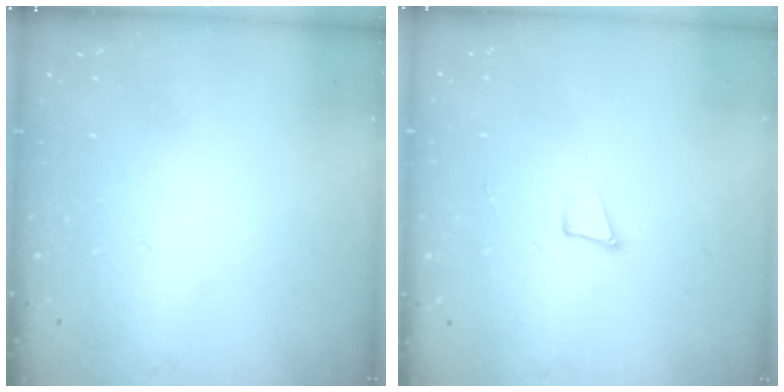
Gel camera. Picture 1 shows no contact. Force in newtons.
{"total": 5.1, "press": 3.8, "slide": 3.3}